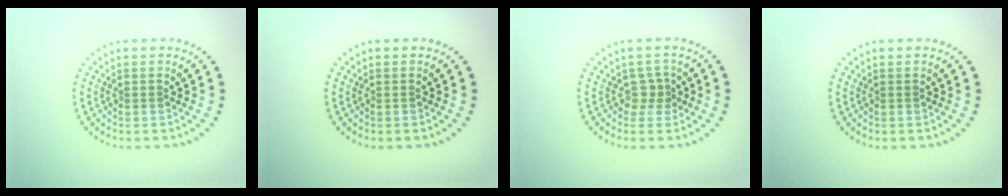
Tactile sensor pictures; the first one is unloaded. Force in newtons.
{"total": 0.0}
{"total": 1.5, "press": 1.1, "slide": 1.1}
{"total": 0.0}